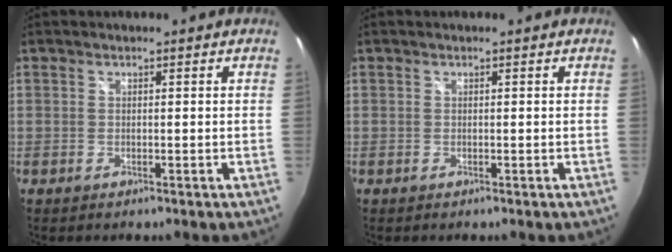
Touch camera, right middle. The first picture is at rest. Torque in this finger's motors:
{"motor_torque": [-0.08, -0.10, 0.00, 0.00]}